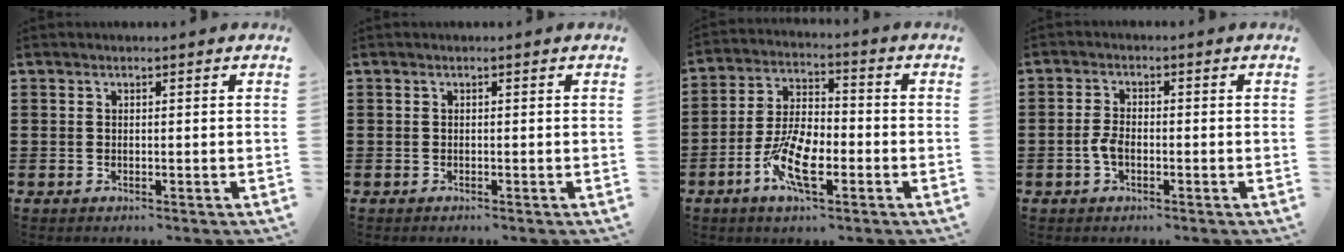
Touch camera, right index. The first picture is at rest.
{"total": 0.0}
{"total": 9.3, "force": [-3.9, 3.9, 7.5], "torque": [-0.168, -0.003, -0.076]}
{"total": 2.9, "force": [-1.0, 1.5, 2.3], "torque": [-0.066, -0.005, -0.024]}